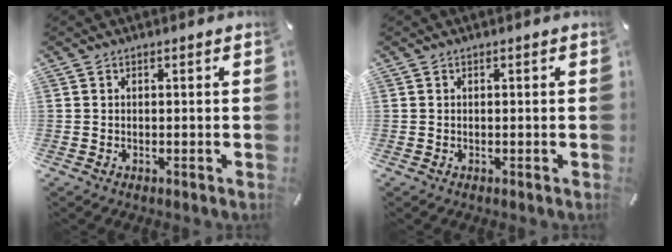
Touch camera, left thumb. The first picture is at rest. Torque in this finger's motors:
{"motor_torque": [0.05, 0.10, 0.13, -0.25, 0.00]}